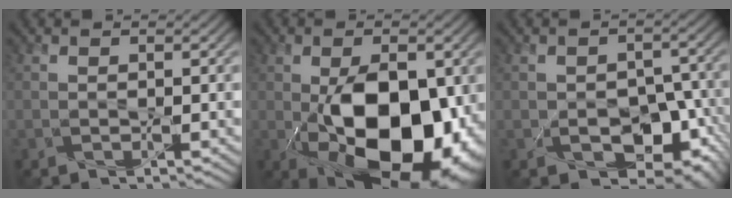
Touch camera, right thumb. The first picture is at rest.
{"total": 16.4, "force": [-3.3, 9.0, 13.3], "torque": [-0.202, -0.024, -0.046]}
{"total": 9.3, "force": [-3.9, 6.6, 5.3], "torque": [-0.075, -0.018, -0.039]}